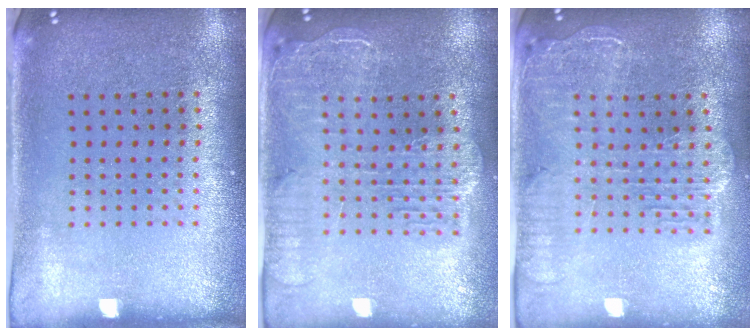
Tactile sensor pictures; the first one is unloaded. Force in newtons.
{"total": 2.5, "press": 2.1, "slide": 1.3}
{"total": 2.2, "press": 2.0, "slide": 1.0}